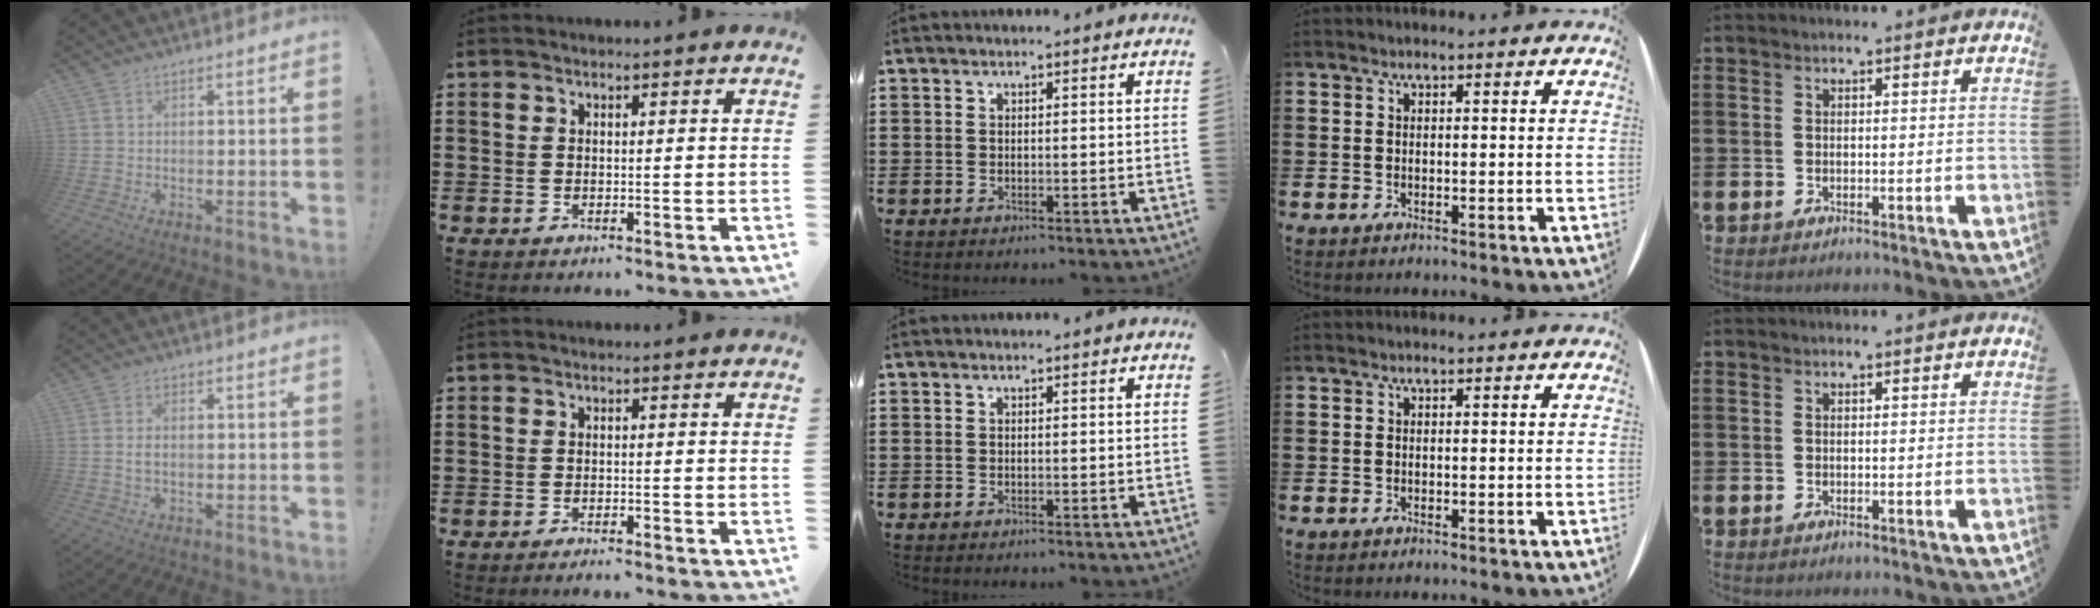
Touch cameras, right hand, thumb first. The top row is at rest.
{"thumb": {"total": 2.1, "force": [0.1, 1.2, 1.7], "torque": [-0.025, 0.002, -0.001]}, "index": {"total": 1.2, "force": [-1.1, -0.1, 0.2], "torque": [-0.007, 0.000, -0.022]}}